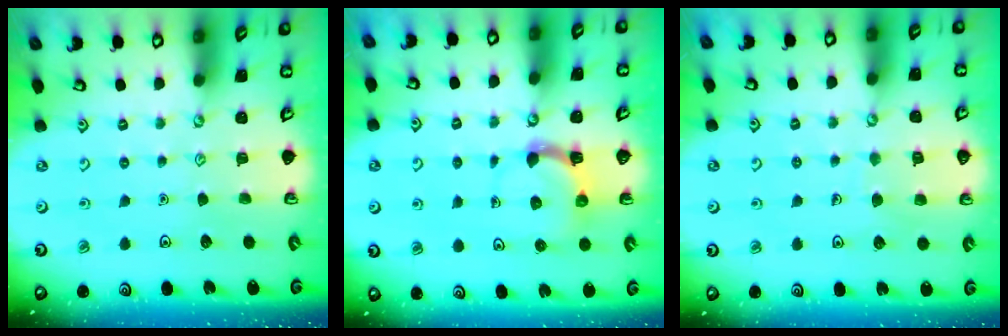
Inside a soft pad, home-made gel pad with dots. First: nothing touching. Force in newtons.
{"total": 4.6, "press": 4.6, "slide": 0.8}
{"total": 5.8, "press": 5.7, "slide": 0.6}